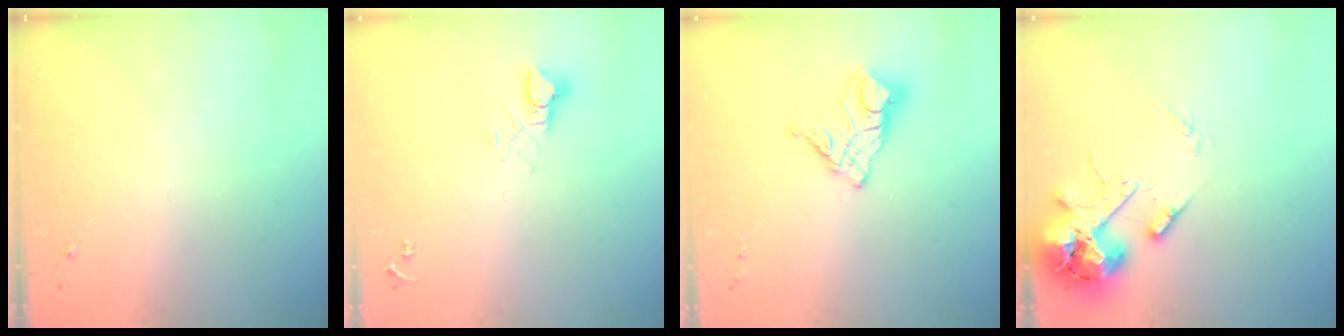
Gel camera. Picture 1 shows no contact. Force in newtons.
{"total": 4.3, "press": 4.3, "slide": 0.3}
{"total": 12.6, "press": 12.6, "slide": 1.2}
{"total": 14.0, "press": 13.8, "slide": 2.4}